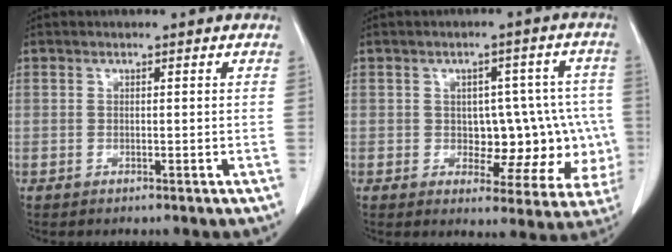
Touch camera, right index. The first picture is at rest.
{"total": 11.7, "force": [-1.2, 6.7, 9.5], "torque": [-0.094, 0.027, 0.001]}